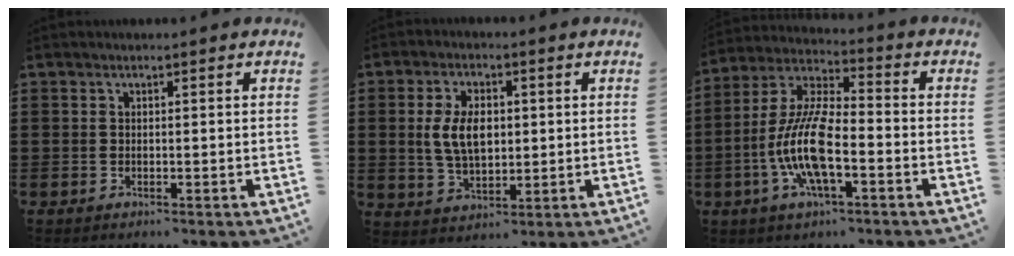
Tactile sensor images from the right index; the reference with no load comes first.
{"total": 6.9, "force": [0.6, 4.0, 5.7], "torque": [-0.121, 0.006, 0.003]}
{"total": 11.8, "force": [-3.6, 3.9, 10.6], "torque": [-0.244, -0.008, -0.073]}